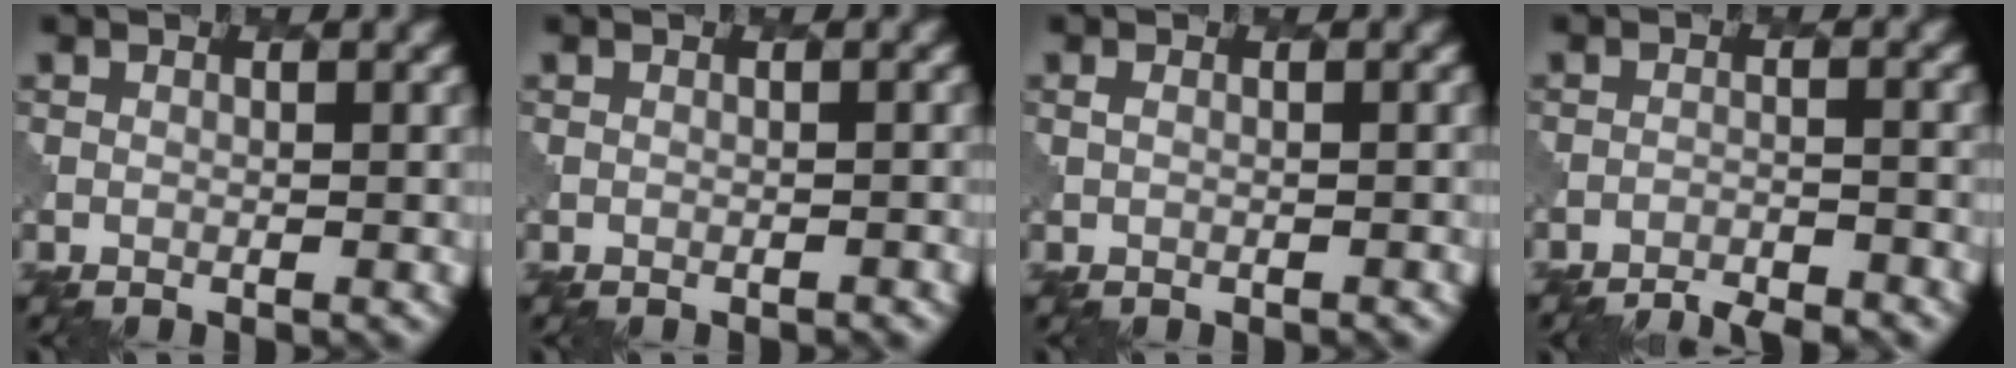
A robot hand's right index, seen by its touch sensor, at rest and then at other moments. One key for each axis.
{"total": 0.8, "fx": -0.8, "fy": 0.1, "fz": 0.2, "tx": 0.004, "ty": 0.000, "tz": -0.009}
{"total": 0.6, "fx": -0.3, "fy": 0.2, "fz": 0.4, "tx": -0.010, "ty": -0.003, "tz": -0.006}
{"total": 4.7, "fx": -4.5, "fy": 0.8, "fz": 1.1, "tx": -0.014, "ty": -0.006, "tz": -0.062}